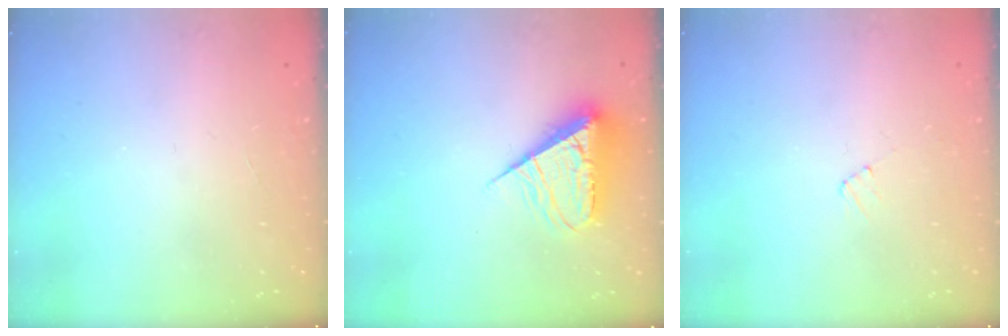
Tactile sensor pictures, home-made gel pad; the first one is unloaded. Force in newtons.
{"total": 9.2, "press": 9.2, "slide": 0.3}
{"total": 3.6, "press": 3.6, "slide": 0.4}